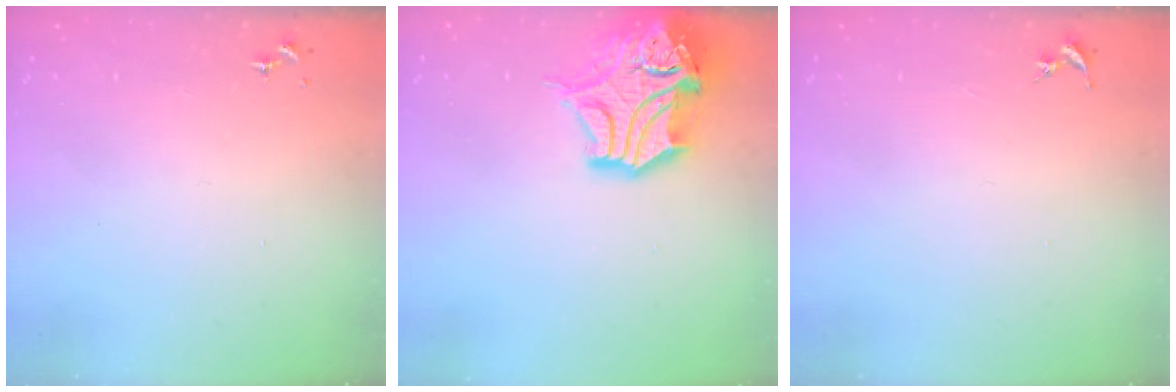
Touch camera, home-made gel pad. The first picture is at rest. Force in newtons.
{"total": 17.4, "press": 17.2, "slide": 2.6}
{"total": 0.0}